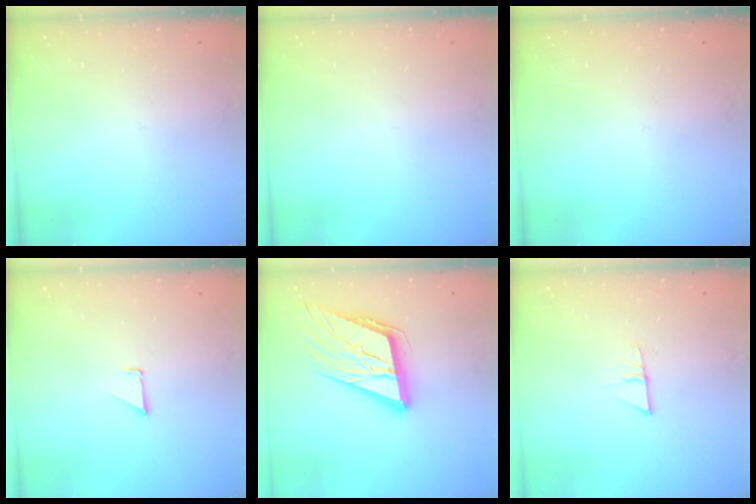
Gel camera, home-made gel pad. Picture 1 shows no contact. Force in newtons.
{"total": 0.0}
{"total": 0.0}
{"total": 0.9, "press": 0.9, "slide": 0.1}
{"total": 19.0, "press": 18.5, "slide": 4.3}
{"total": 7.0, "press": 7.0, "slide": 0.5}